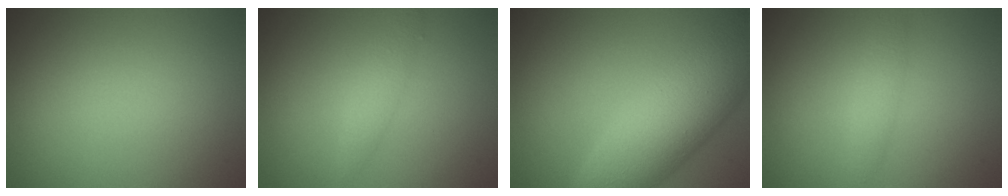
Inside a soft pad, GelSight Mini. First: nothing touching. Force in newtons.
{"total": 1.7, "press": 1.7, "slide": 0.1}
{"total": 8.3, "press": 8.3, "slide": 0.4}
{"total": 1.5, "press": 1.5, "slide": 0.0}